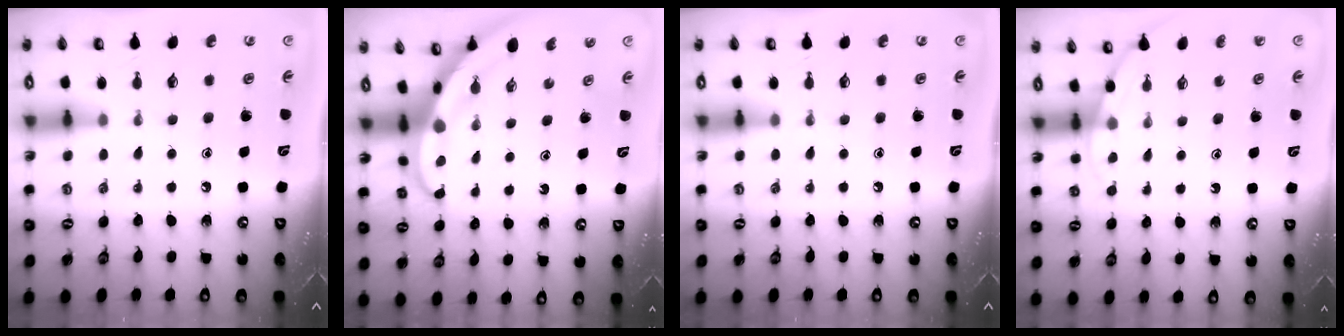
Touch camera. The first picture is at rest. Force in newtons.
{"total": 3.9, "press": 3.8, "slide": 0.6}
{"total": 0.0}
{"total": 2.5, "press": 2.5, "slide": 0.1}